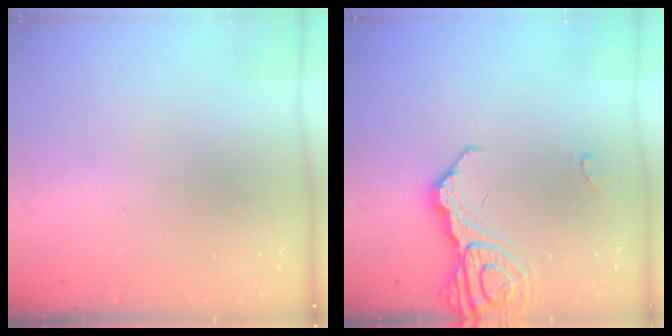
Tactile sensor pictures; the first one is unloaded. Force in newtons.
{"total": 16.5, "press": 16.4, "slide": 1.8}